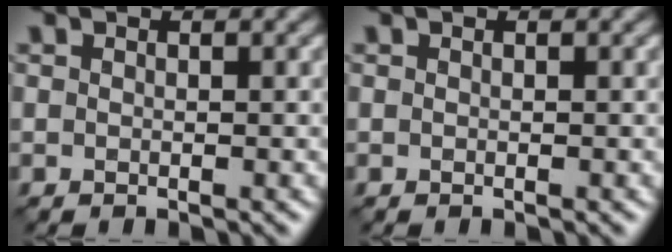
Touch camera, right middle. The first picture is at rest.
{"total": 0.0}